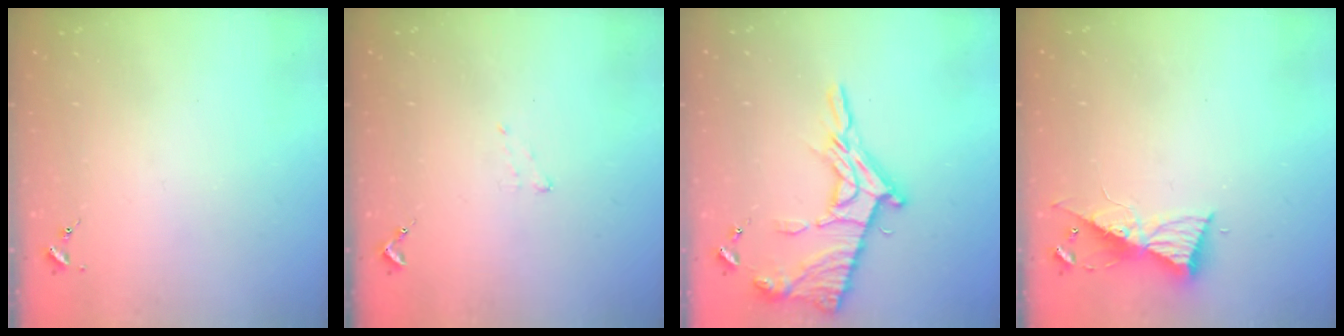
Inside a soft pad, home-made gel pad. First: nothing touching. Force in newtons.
{"total": 4.8, "press": 4.8, "slide": 0.6}
{"total": 15.9, "press": 15.8, "slide": 1.5}
{"total": 9.1, "press": 9.1, "slide": 0.9}